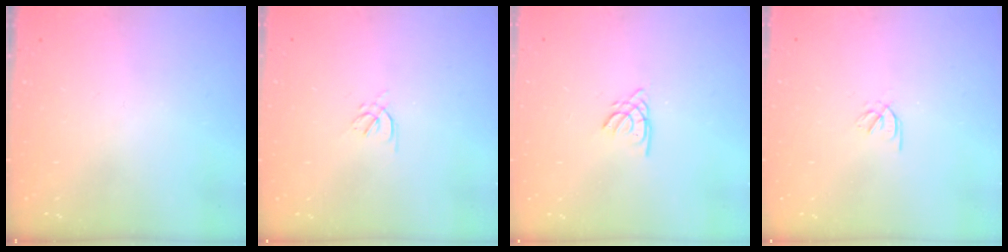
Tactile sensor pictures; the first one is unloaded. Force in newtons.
{"total": 1.5, "press": 1.4, "slide": 0.6}
{"total": 1.5, "press": 1.5, "slide": 0.1}
{"total": 1.5, "press": 1.4, "slide": 0.5}